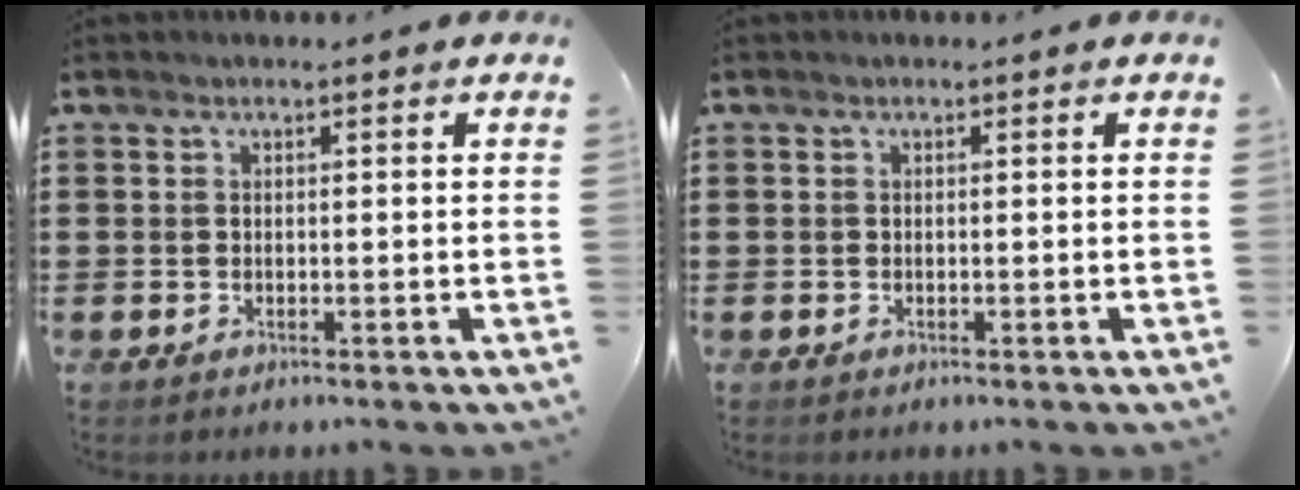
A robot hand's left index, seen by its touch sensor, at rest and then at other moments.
{"total": 0.0}